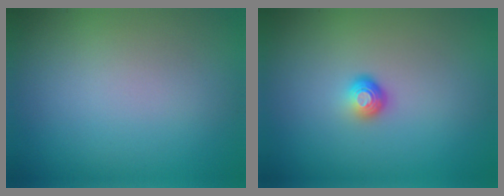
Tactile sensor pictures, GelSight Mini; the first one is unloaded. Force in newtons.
{"total": 1.7, "press": 1.1, "slide": 1.3}